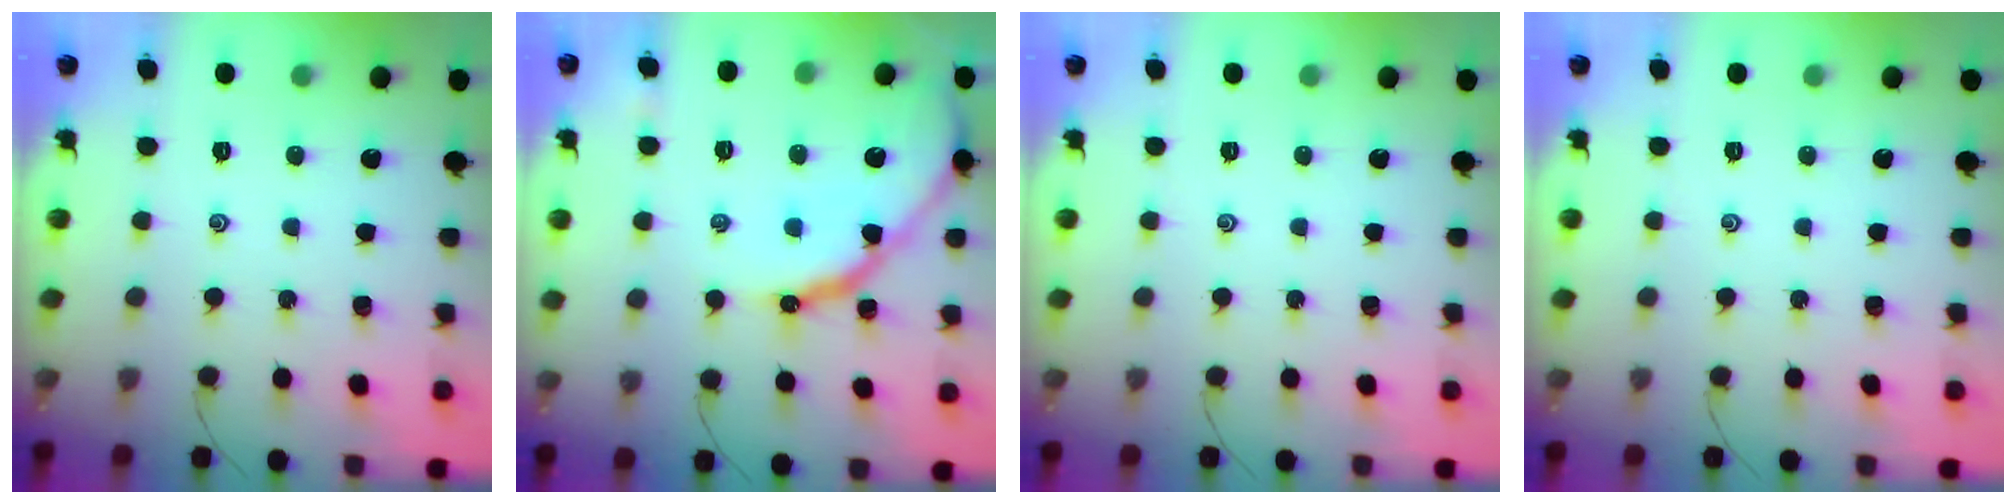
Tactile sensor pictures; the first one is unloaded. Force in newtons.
{"total": 13.5, "press": 13.4, "slide": 1.2}
{"total": 0.0}
{"total": 0.0}